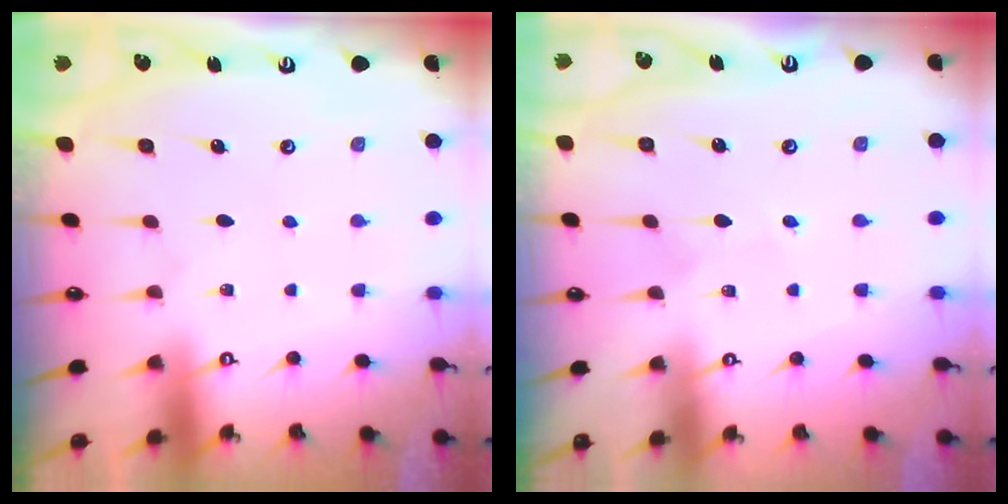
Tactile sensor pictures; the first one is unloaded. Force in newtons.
{"total": 1.5, "press": 1.4, "slide": 0.1}